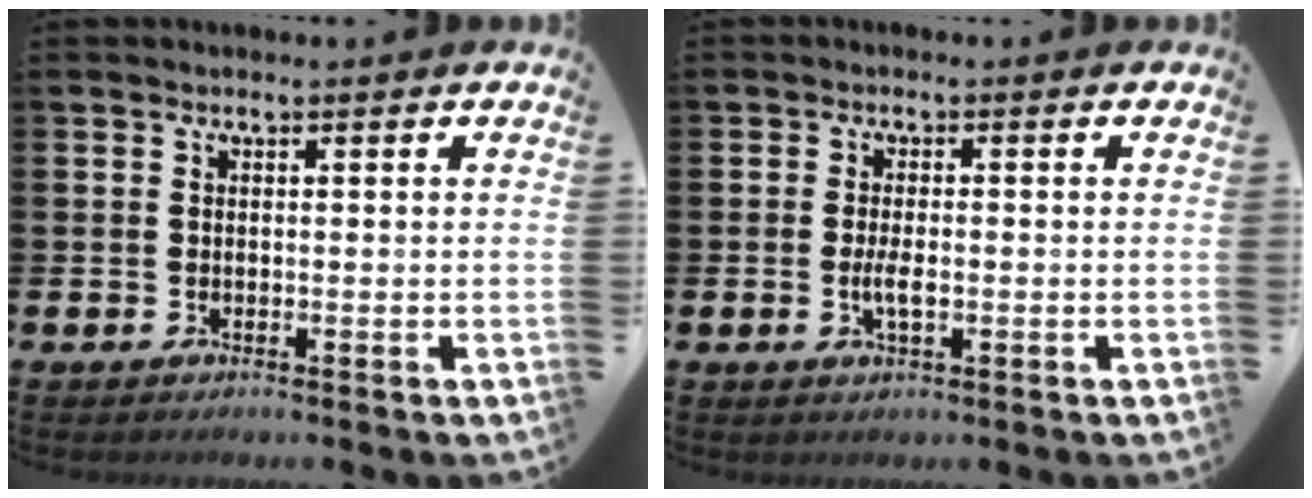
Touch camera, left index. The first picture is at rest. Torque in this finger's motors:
{"motor_torque": [0.40, 0.05, 0.08, 0.12]}